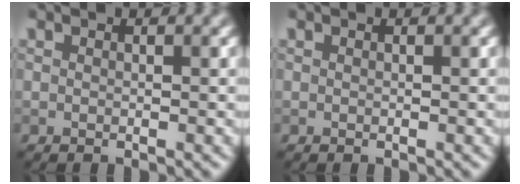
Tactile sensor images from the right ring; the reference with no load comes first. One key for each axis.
{"total": 0.0}